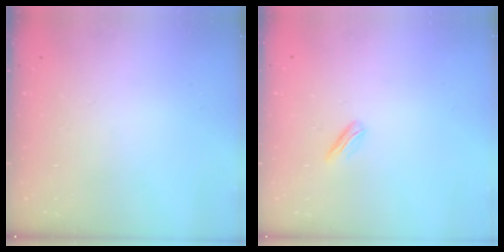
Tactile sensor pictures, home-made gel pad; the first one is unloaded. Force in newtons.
{"total": 2.4, "press": 2.3, "slide": 0.6}